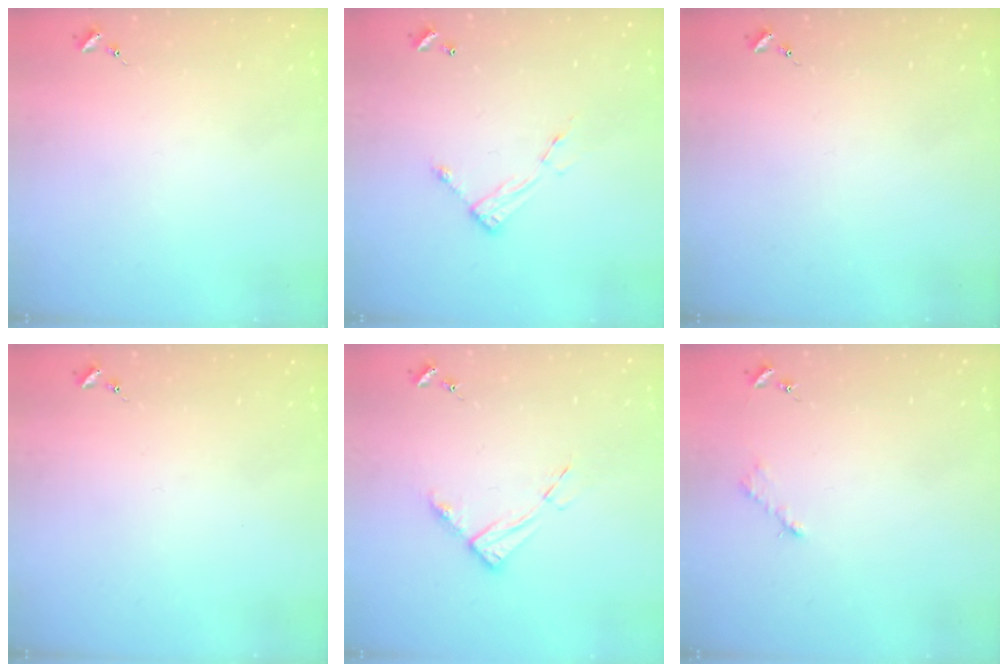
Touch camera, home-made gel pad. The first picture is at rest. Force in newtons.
{"total": 7.5, "press": 7.5, "slide": 0.3}
{"total": 0.0}
{"total": 0.0}
{"total": 8.7, "press": 8.6, "slide": 0.9}
{"total": 2.6, "press": 2.6, "slide": 0.4}